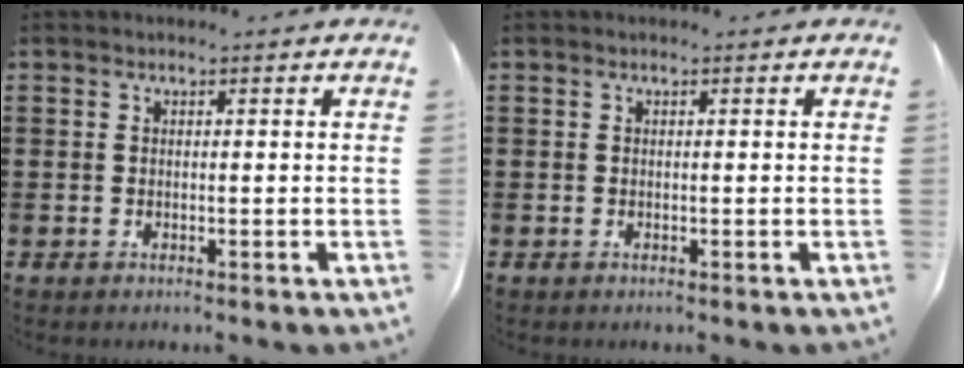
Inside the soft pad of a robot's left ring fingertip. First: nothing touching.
{"total": 0.0}